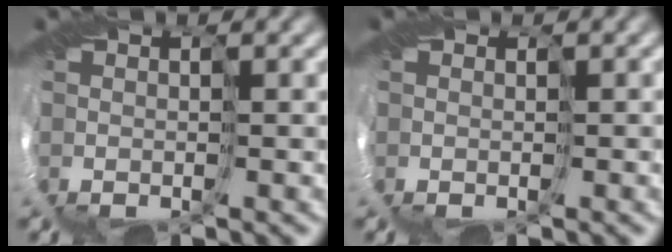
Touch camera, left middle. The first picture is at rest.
{"total": 0.0}